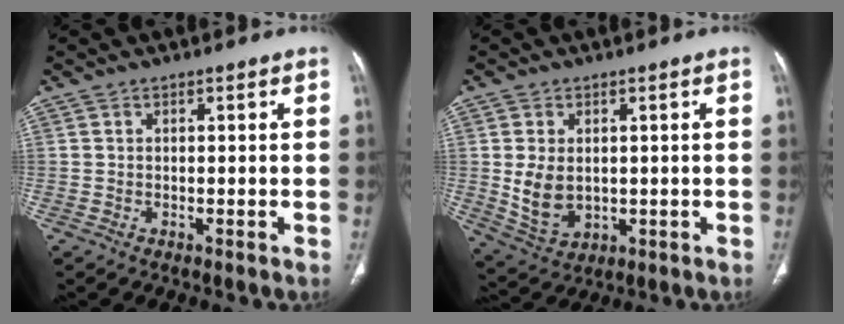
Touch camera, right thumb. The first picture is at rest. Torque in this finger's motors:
{"motor_torque": [-0.61, 0.54, 0.66, 0.44, 0.26]}